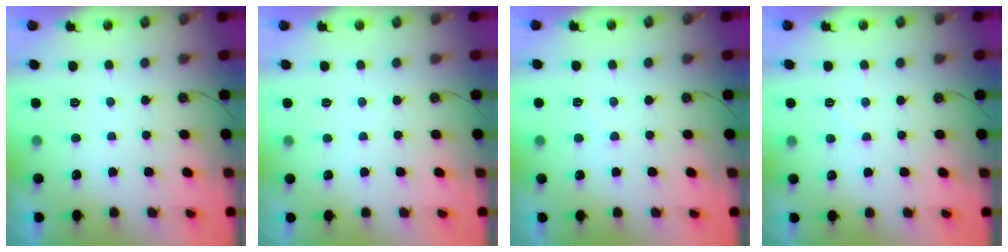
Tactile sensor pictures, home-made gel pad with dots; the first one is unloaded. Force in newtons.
{"total": 1.7, "press": 1.7, "slide": 0.3}
{"total": 2.7, "press": 2.7, "slide": 0.4}
{"total": 5.1, "press": 5.0, "slide": 0.9}